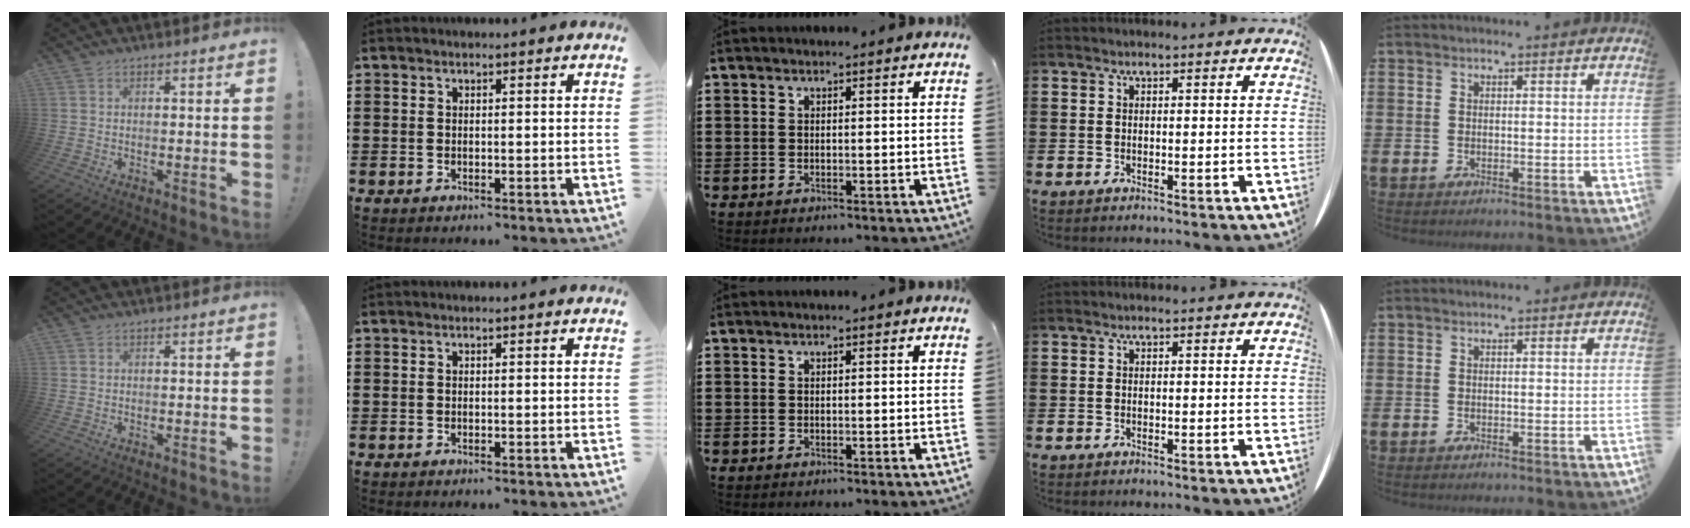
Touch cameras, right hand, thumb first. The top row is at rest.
{}